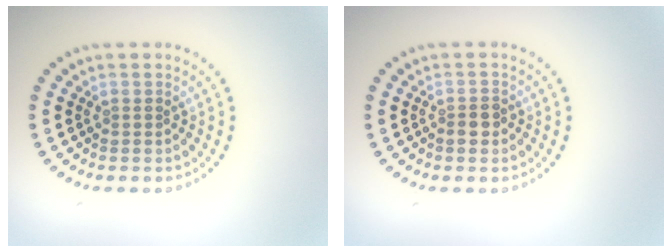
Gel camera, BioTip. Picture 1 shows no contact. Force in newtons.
{"total": 1.4, "press": 1.3, "slide": 0.6}